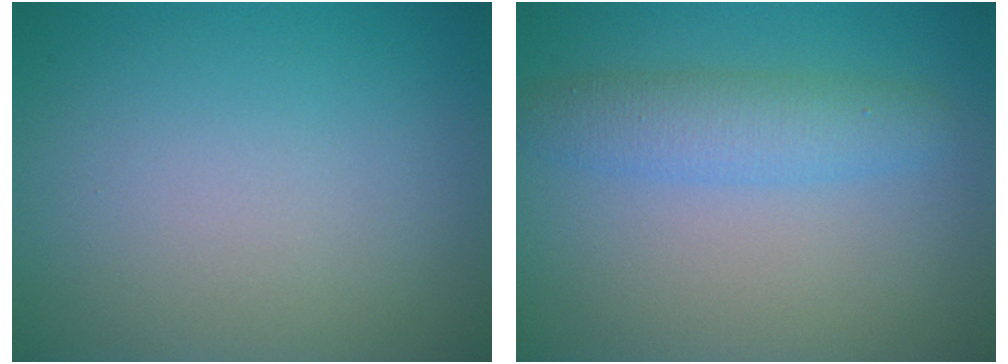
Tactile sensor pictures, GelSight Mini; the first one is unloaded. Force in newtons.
{"total": 3.3, "press": 3.3, "slide": 0.1}